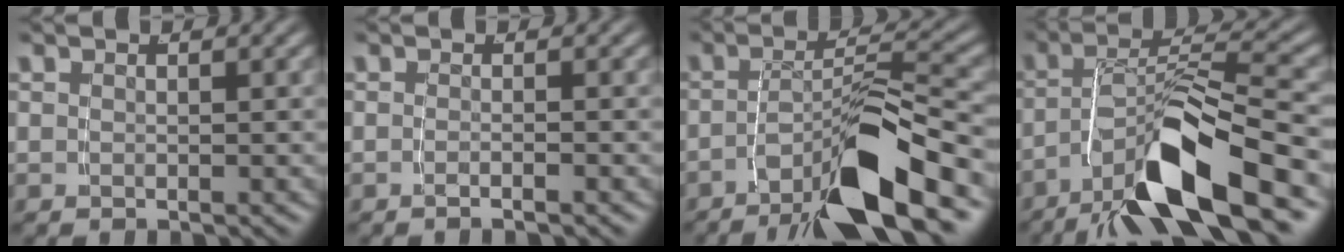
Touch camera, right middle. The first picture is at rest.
{"total": 1.2, "force": [-1.1, -0.6, 0.3], "torque": [-0.011, 0.000, -0.019]}
{"total": 8.0, "force": [-5.1, 1.0, 6.2], "torque": [-0.089, -0.004, -0.076]}
{"total": 8.8, "force": [-4.5, 2.5, 7.1], "torque": [-0.109, -0.006, -0.069]}